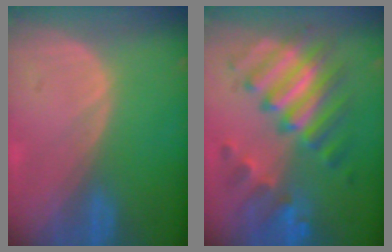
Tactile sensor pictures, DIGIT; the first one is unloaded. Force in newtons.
{"total": 10.3, "press": 10.3, "slide": 0.8}